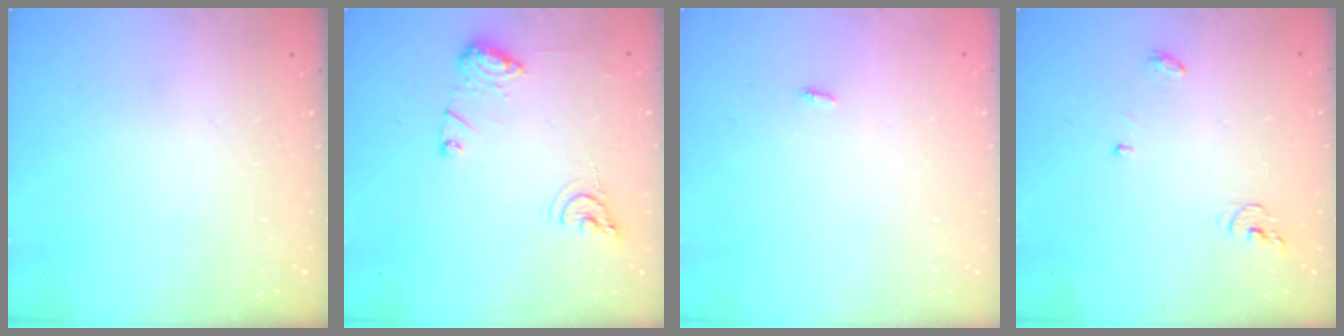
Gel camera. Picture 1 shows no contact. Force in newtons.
{"total": 11.2, "press": 11.1, "slide": 1.1}
{"total": 2.8, "press": 1.8, "slide": 2.2}
{"total": 4.2, "press": 4.1, "slide": 0.3}